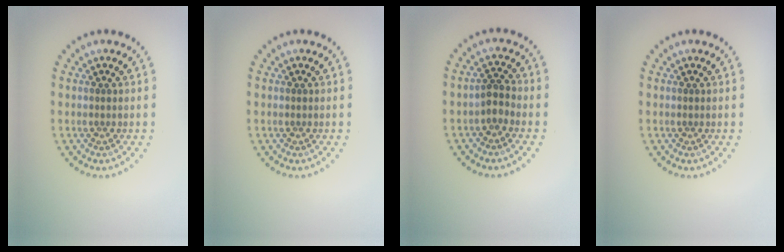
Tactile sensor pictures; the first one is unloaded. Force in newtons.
{"total": 0.0}
{"total": 1.7, "press": 1.4, "slide": 0.9}
{"total": 0.0}